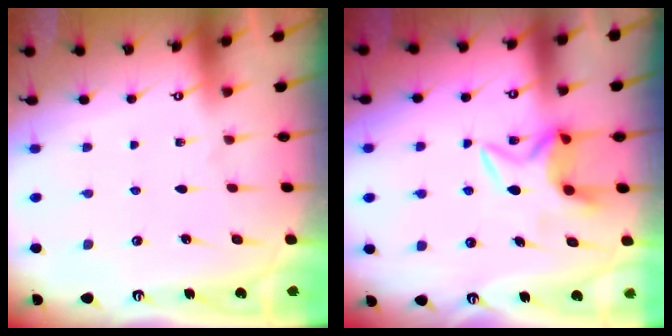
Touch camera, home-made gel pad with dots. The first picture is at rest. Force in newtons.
{"total": 6.5, "press": 6.5, "slide": 0.6}